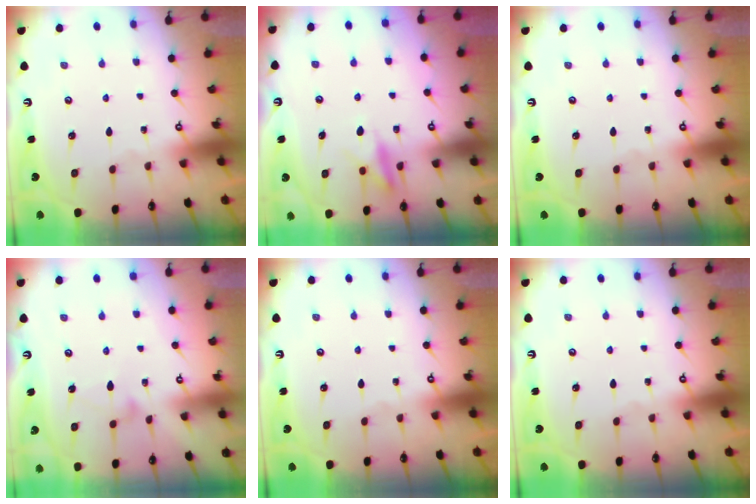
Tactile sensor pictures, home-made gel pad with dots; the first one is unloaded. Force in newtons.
{"total": 10.5, "press": 10.4, "slide": 1.2}
{"total": 0.0}
{"total": 8.8, "press": 8.7, "slide": 0.5}
{"total": 0.0}
{"total": 0.0}